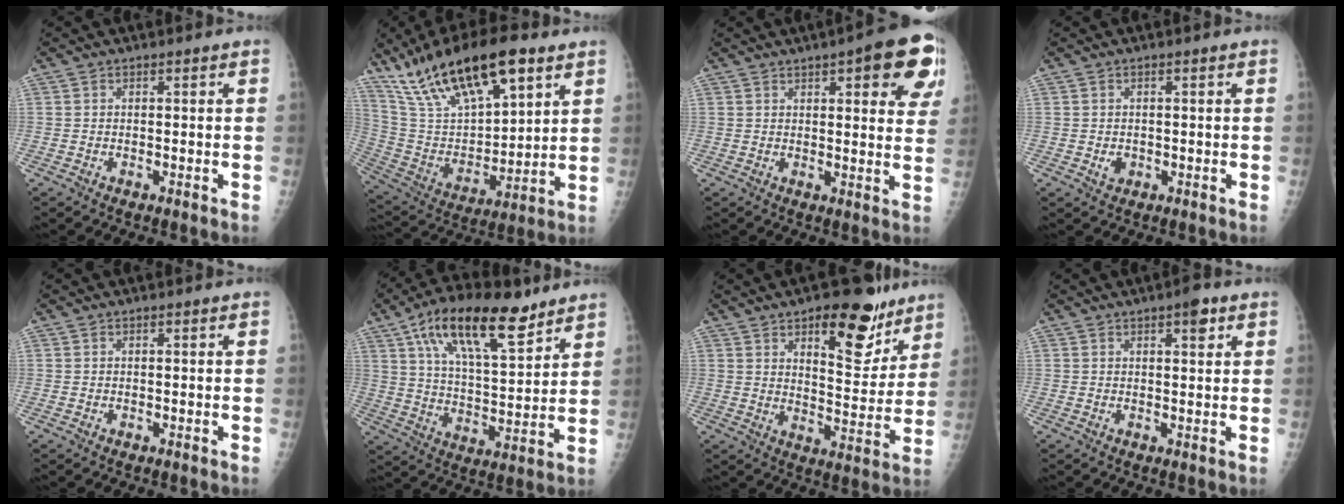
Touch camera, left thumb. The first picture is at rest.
{"total": 23.7, "force": [15.1, 8.9, 16.0], "torque": [-0.262, -0.042, 0.283]}
{"total": 13.7, "force": [6.4, 4.1, 11.4], "torque": [-0.102, -0.019, 0.071]}
{"total": 1.9, "force": [-0.3, 1.5, 1.0], "torque": [-0.008, 0.001, 0.002]}
{"total": 0.0}
{"total": 19.7, "force": [11.4, 7.6, 14.1], "torque": [-0.217, -0.035, 0.200]}
{"total": 19.0, "force": [11.5, 8.0, 12.8], "torque": [-0.120, -0.075, 0.171]}
{"total": 3.4, "force": [1.9, 1.1, 2.6], "torque": [-0.029, -0.006, 0.023]}